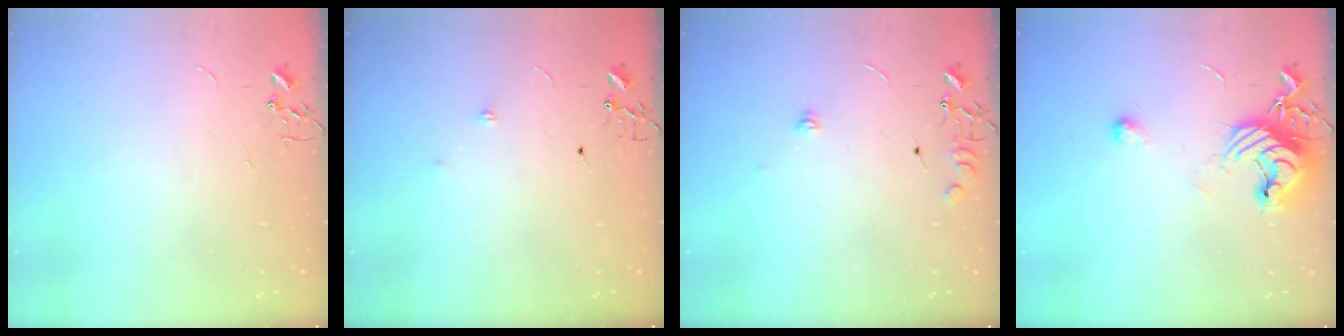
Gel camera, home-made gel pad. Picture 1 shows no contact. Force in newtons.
{"total": 4.6, "press": 4.4, "slide": 1.0}
{"total": 8.3, "press": 8.3, "slide": 0.2}
{"total": 12.5, "press": 12.4, "slide": 1.0}